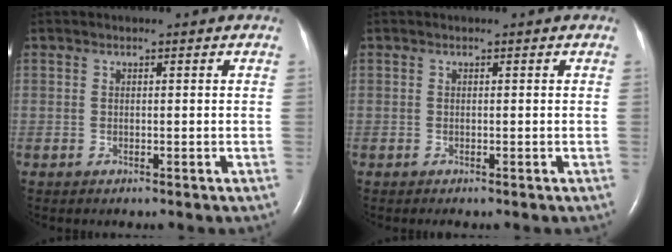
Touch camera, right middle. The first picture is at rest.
{"total": 0.0}